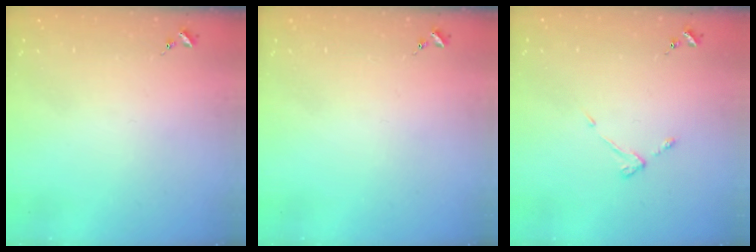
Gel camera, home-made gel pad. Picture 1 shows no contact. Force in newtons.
{"total": 0.0}
{"total": 3.7, "press": 3.7, "slide": 0.5}